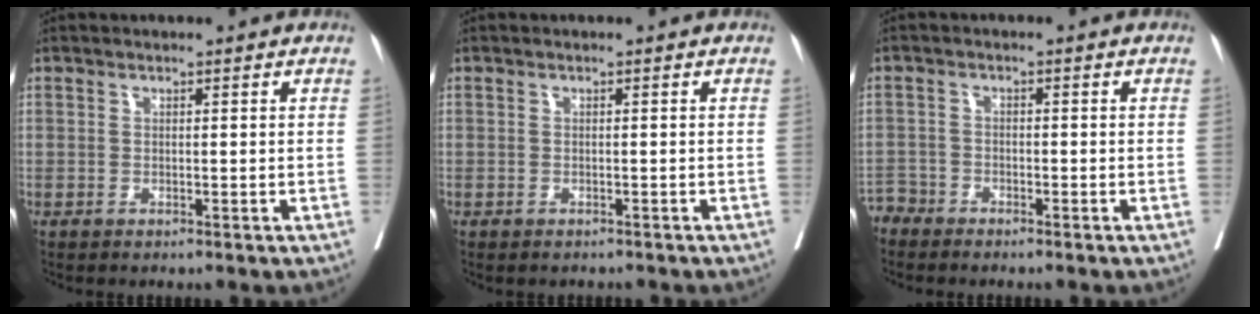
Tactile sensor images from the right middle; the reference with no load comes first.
{"total": 1.3, "force": [-1.1, 0.5, 0.3], "torque": [-0.008, -0.002, -0.017]}
{"total": 2.7, "force": [-2.6, 0.7, -0.5], "torque": [0.014, -0.003, -0.054]}